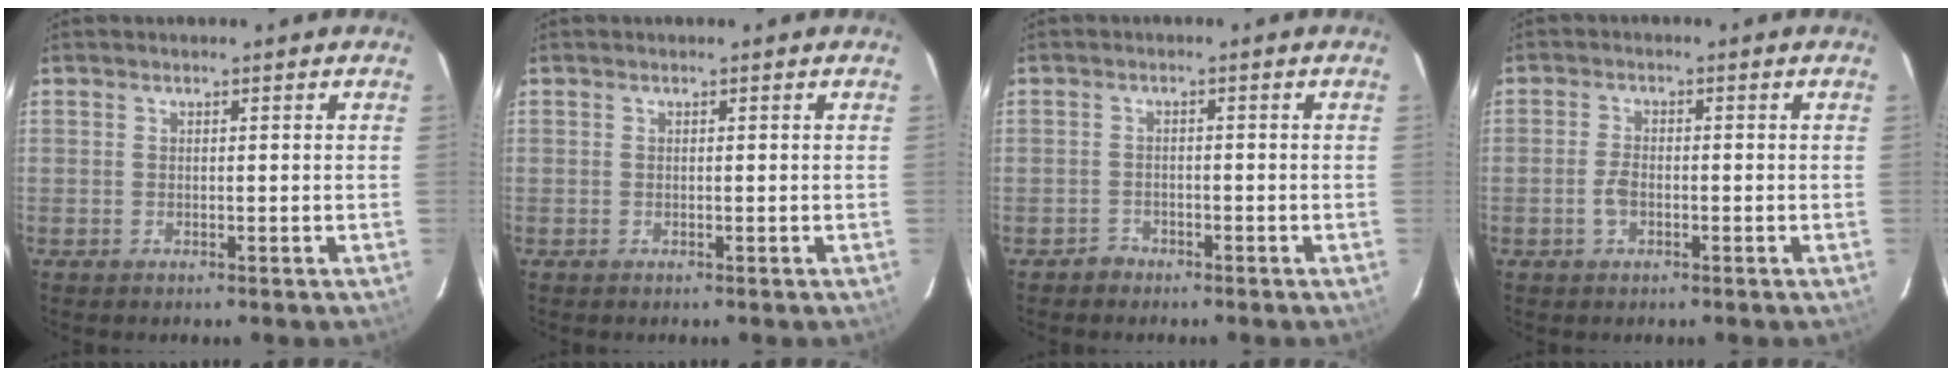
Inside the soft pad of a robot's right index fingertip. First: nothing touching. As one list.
[{"total": 0.0}, {"total": 1.9, "force": [-1.4, 1.3, -0.2], "torque": [0.004, 0.008, -0.024]}, {"total": 2.8, "force": [-1.0, 1.6, 2.1], "torque": [-0.049, 0.003, -0.018]}]